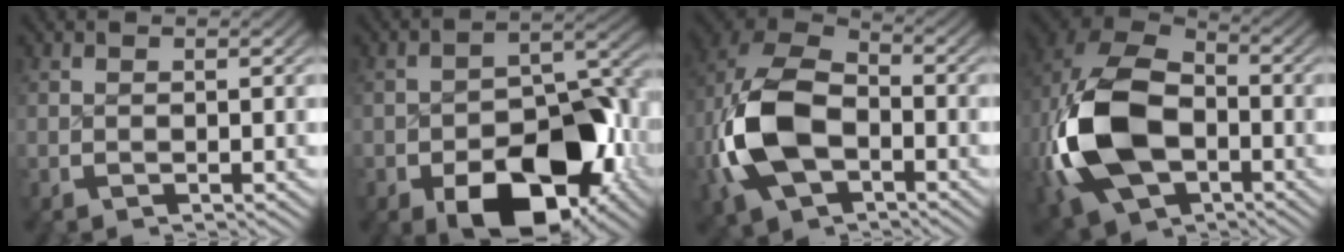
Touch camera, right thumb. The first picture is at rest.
{"total": 13.9, "force": [-4.4, 7.8, 10.6], "torque": [-0.169, -0.048, -0.043]}
{"total": 13.0, "force": [-1.4, 9.4, 8.9], "torque": [-0.235, -0.042, -0.005]}
{"total": 16.1, "force": [-1.7, 11.4, 11.3], "torque": [-0.277, -0.050, -0.006]}